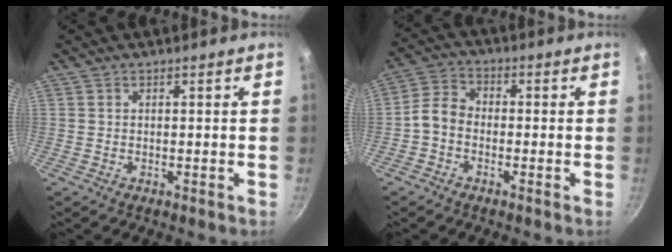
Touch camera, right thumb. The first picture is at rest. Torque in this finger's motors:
{"motor_torque": [0.21, 0.16, 0.55, -0.33, 0.02]}